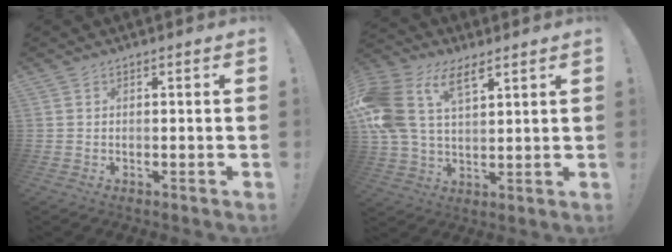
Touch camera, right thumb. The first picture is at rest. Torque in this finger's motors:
{"motor_torque": [1.45, 1.55, 1.03, 0.71, 0.66]}